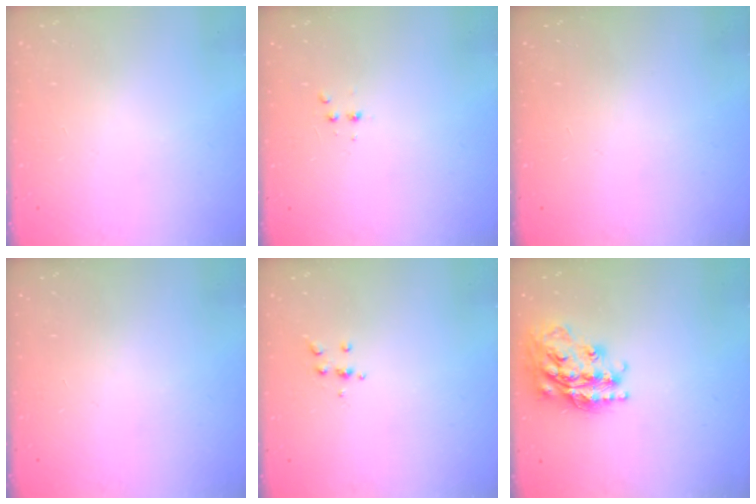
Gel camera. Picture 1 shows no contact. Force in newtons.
{"total": 2.9, "press": 2.7, "slide": 1.0}
{"total": 0.0}
{"total": 0.0}
{"total": 4.0, "press": 3.9, "slide": 0.9}
{"total": 19.6, "press": 19.6, "slide": 1.4}